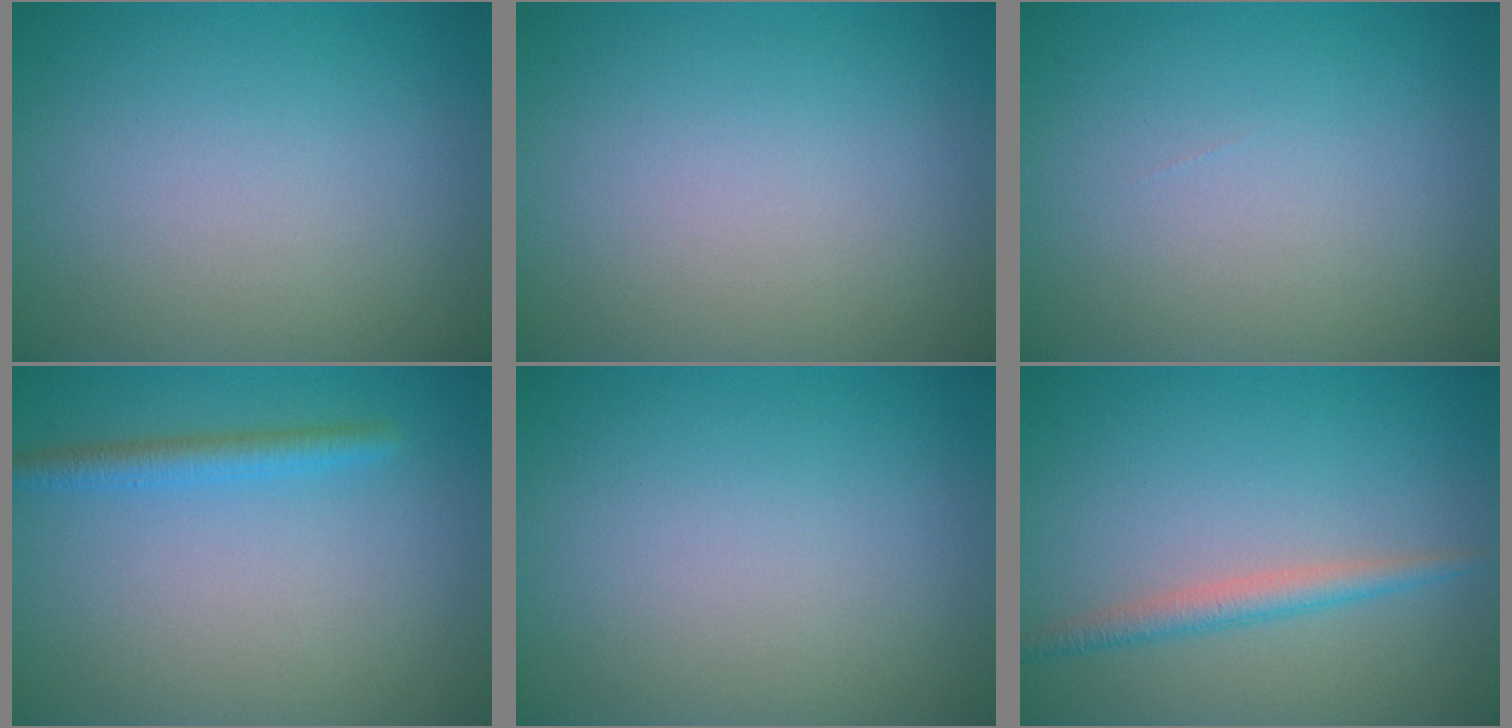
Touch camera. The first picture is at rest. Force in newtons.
{"total": 0.0}
{"total": 0.0}
{"total": 2.0, "press": 2.0, "slide": 0.1}
{"total": 0.0}
{"total": 2.1, "press": 2.1, "slide": 0.0}